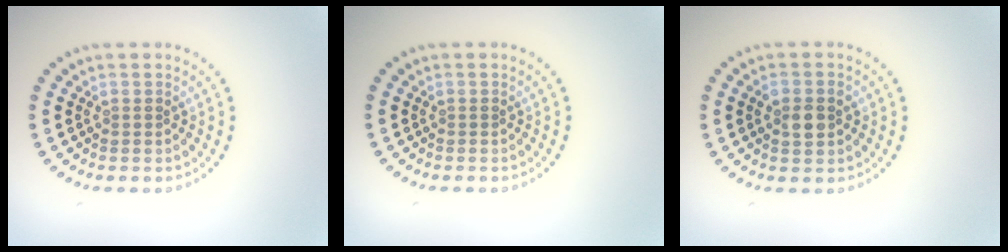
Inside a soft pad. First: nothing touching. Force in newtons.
{"total": 0.0}
{"total": 2.5, "press": 2.5, "slide": 0.2}